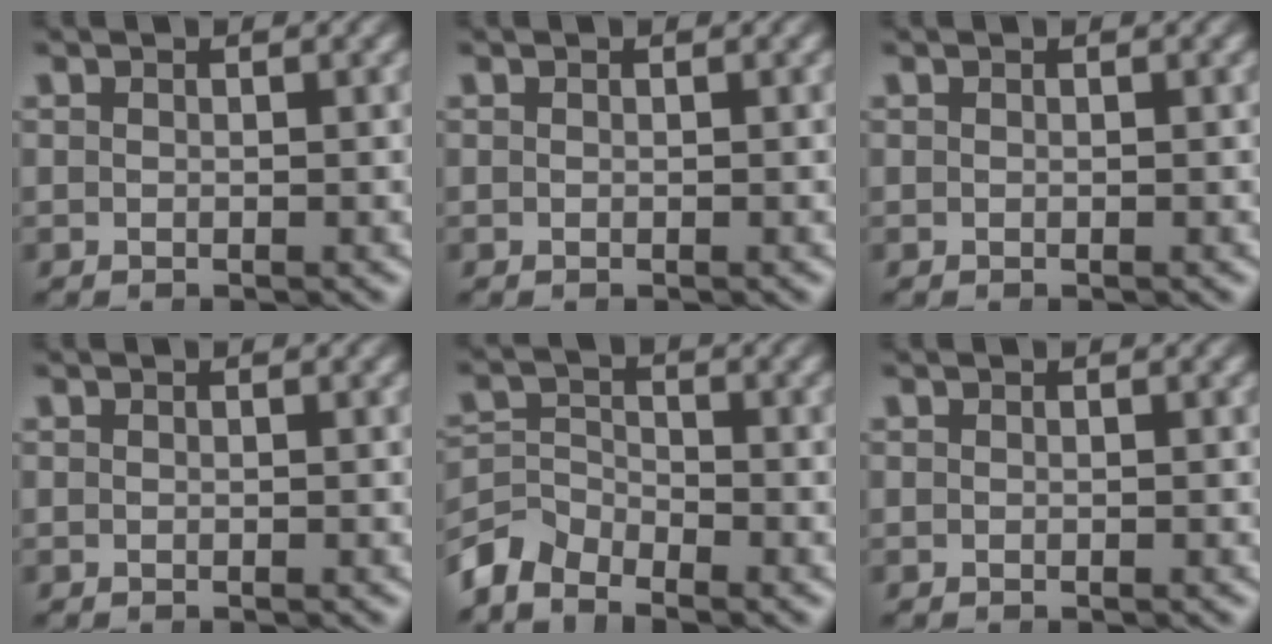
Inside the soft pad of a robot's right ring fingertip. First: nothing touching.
{"total": 0.0}
{"total": 0.0}
{"total": 0.0}
{"total": 4.2, "force": [-3.0, 2.6, 1.4], "torque": [-0.024, -0.019, -0.048]}
{"total": 0.0}